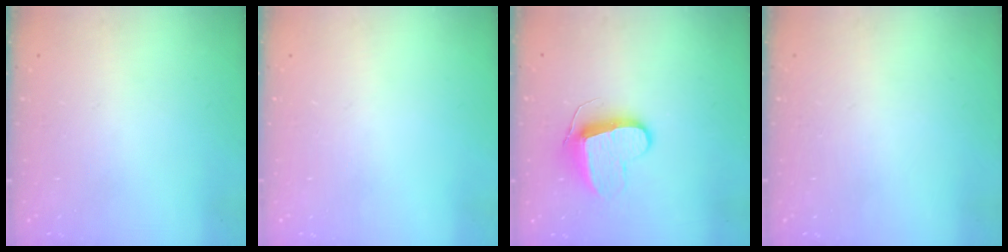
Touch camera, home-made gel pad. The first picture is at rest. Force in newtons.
{"total": 0.0}
{"total": 10.1, "press": 10.1, "slide": 0.4}
{"total": 0.0}